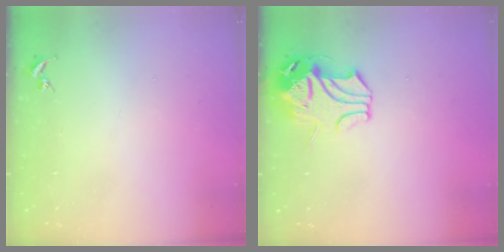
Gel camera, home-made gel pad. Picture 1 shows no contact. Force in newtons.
{"total": 11.7, "press": 11.5, "slide": 1.8}